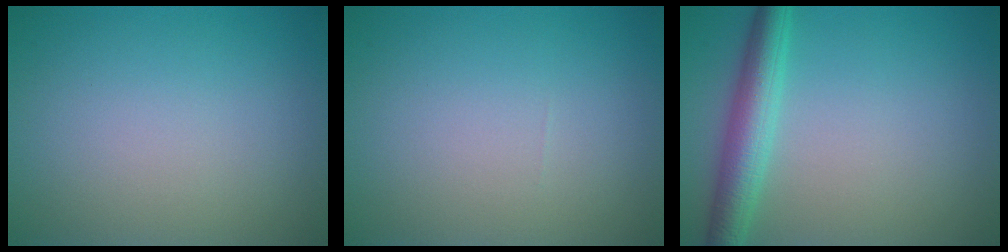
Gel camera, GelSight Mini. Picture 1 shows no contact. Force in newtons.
{"total": 0.0}
{"total": 4.2, "press": 4.2, "slide": 0.1}